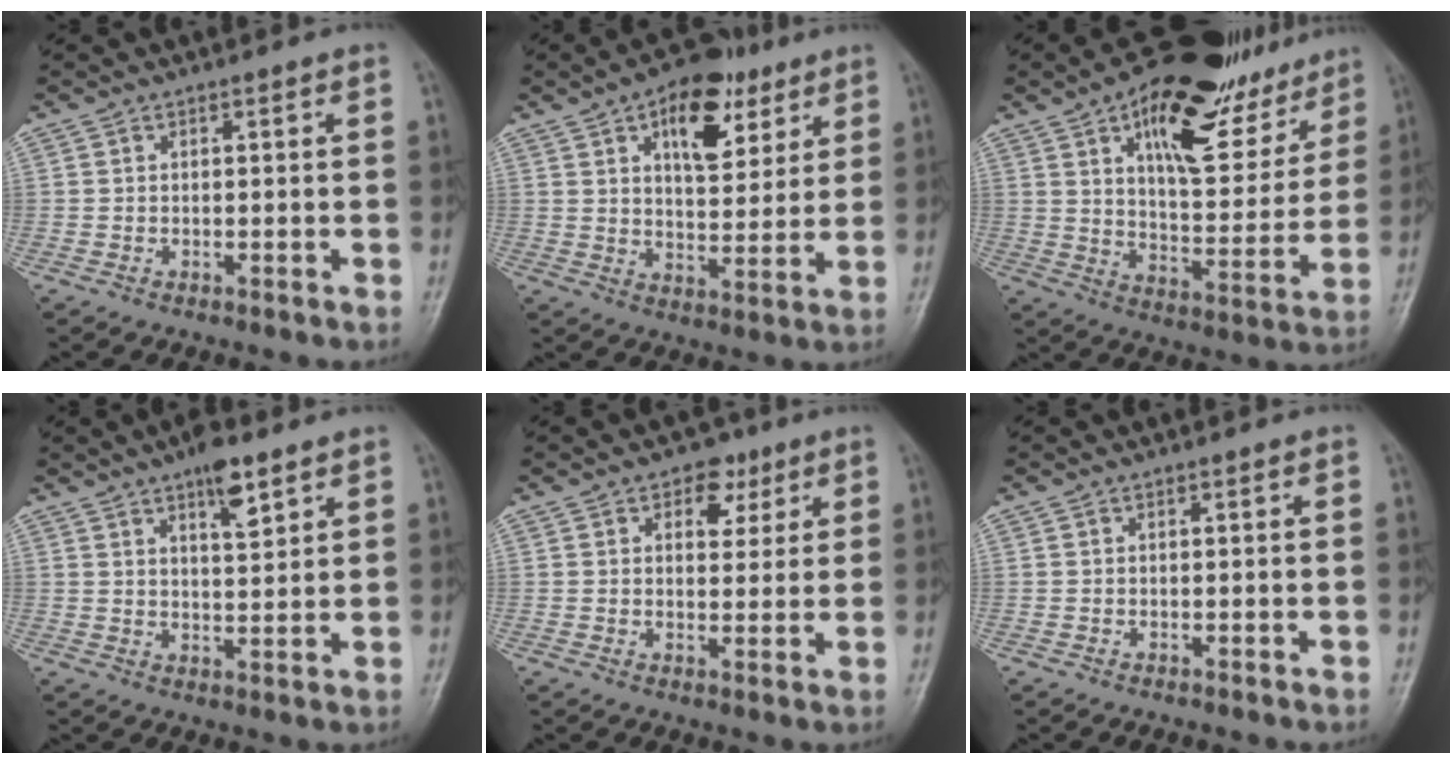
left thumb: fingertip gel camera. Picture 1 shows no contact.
{"total": 13.1, "force": [6.5, 7.0, 9.0], "torque": [-0.099, -0.020, 0.098]}
{"total": 23.4, "force": [13.2, 11.2, 15.7], "torque": [-0.174, -0.032, 0.204]}
{"total": 6.6, "force": [4.1, 2.2, 4.7], "torque": [-0.062, -0.021, 0.062]}
{"total": 5.5, "force": [2.8, 3.8, 2.8], "torque": [-0.005, -0.009, 0.036]}
{"total": 0.0}